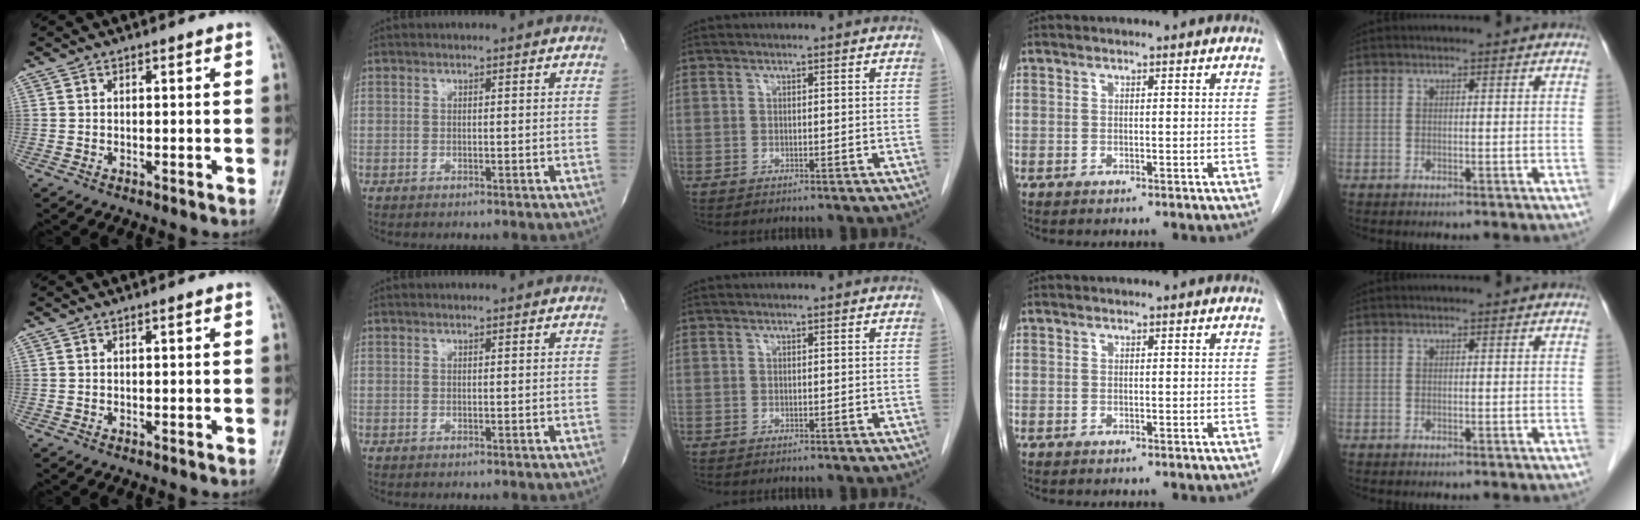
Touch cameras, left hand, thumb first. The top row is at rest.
{}